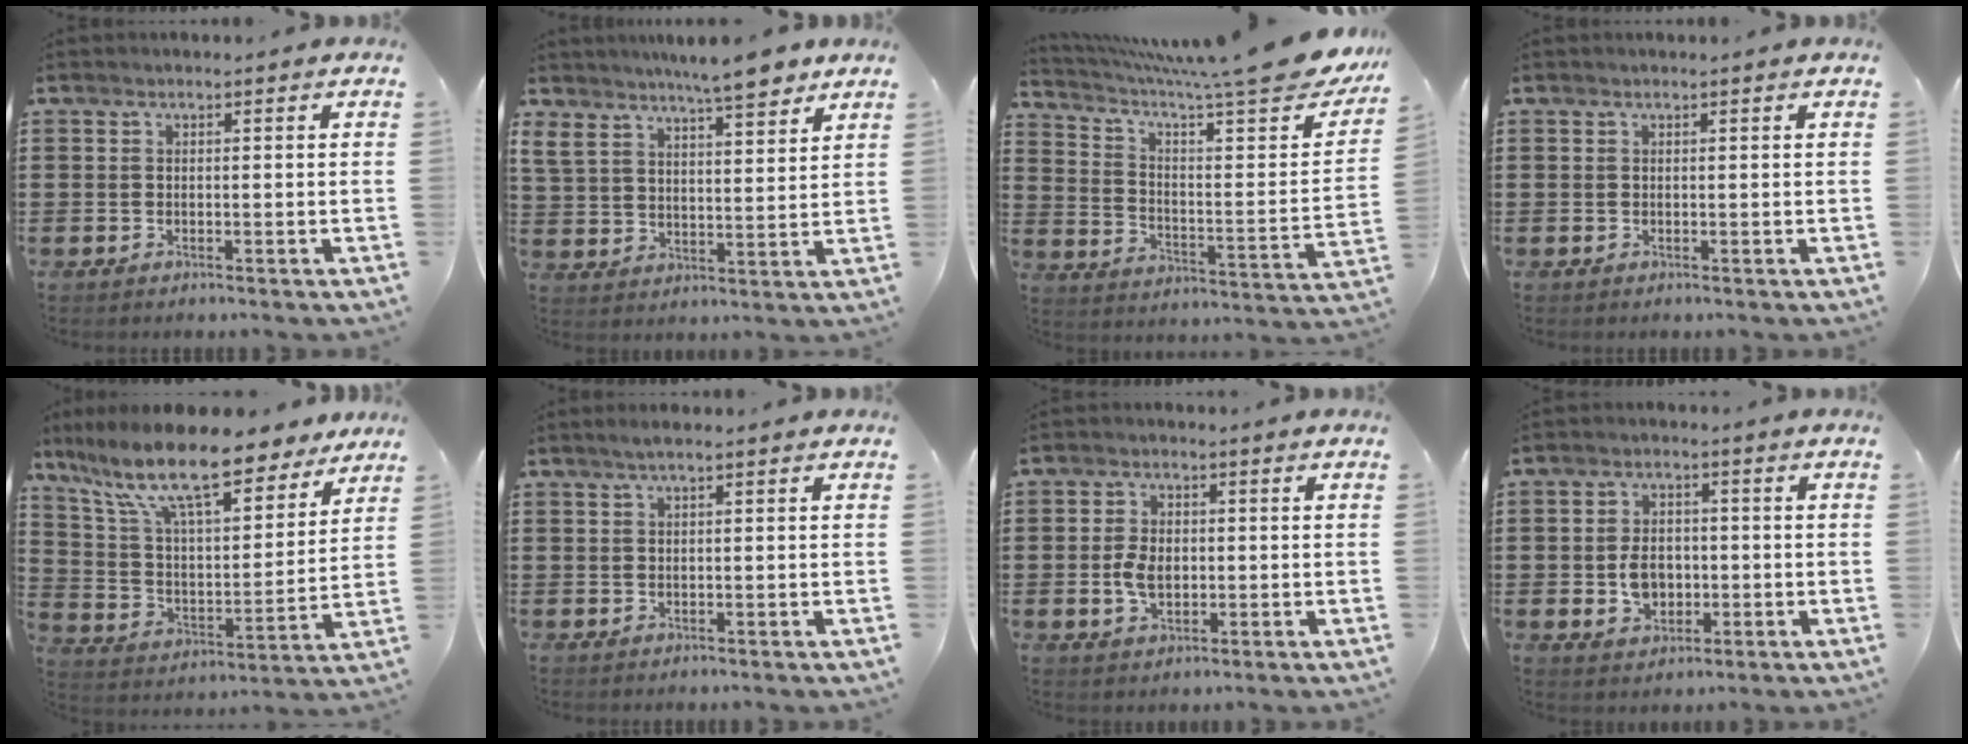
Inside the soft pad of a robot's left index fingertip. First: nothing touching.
{"total": 8.7, "force": [7.4, 2.2, 3.9], "torque": [-0.093, -0.019, 0.134]}
{"total": 10.6, "force": [8.2, 0.6, 6.7], "torque": [-0.126, -0.064, 0.126]}
{"total": 0.0}
{"total": 13.8, "force": [10.9, 2.8, 8.1], "torque": [-0.197, -0.055, 0.189]}
{"total": 1.4, "force": [0.6, 0.1, 1.3], "torque": [-0.024, 0.001, 0.011]}
{"total": 4.7, "force": [-0.4, 2.9, 3.6], "torque": [-0.077, 0.005, -0.008]}
{"total": 5.3, "force": [-0.8, 3.9, 3.5], "torque": [-0.069, 0.002, -0.017]}